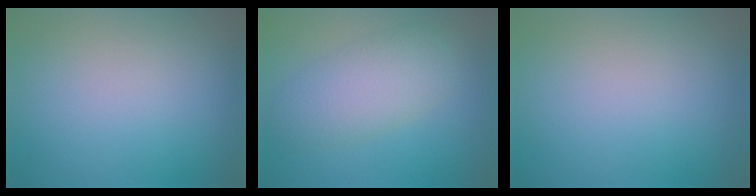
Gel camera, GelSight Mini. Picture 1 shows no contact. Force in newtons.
{"total": 4.6, "press": 4.6, "slide": 0.1}
{"total": 0.0}